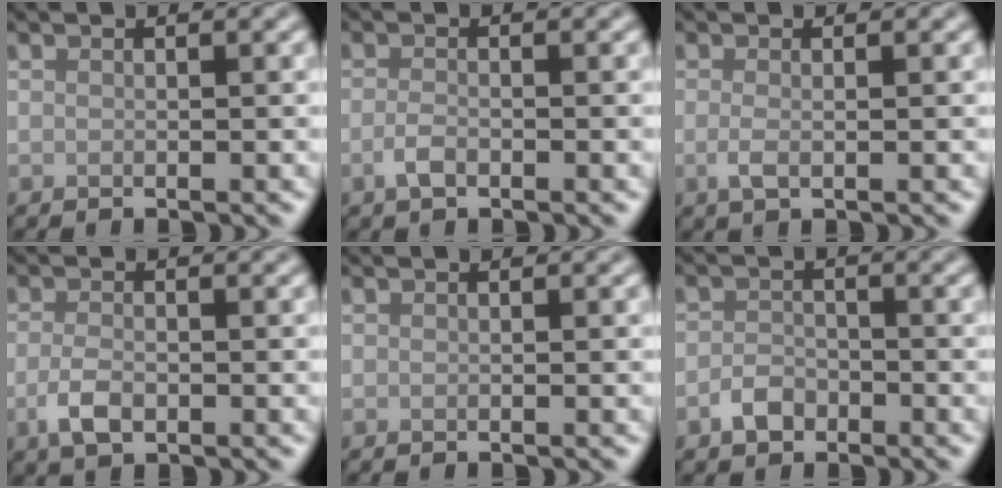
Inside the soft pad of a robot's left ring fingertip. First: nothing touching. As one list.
[{"total": 1.4, "force": [-0.7, 0.6, 1.1], "torque": [-0.027, -0.002, -0.016]}, {"total": 1.4, "force": [-0.1, 0.5, 1.3], "torque": [-0.028, -0.004, -0.004]}, {"total": 2.6, "force": [-0.9, 1.4, 2.0], "torque": [-0.044, -0.004, -0.018]}, {"total": 0.0}, {"total": 2.1, "force": [-1.2, 1.4, 0.9], "torque": [-0.013, 0.004, -0.028]}]